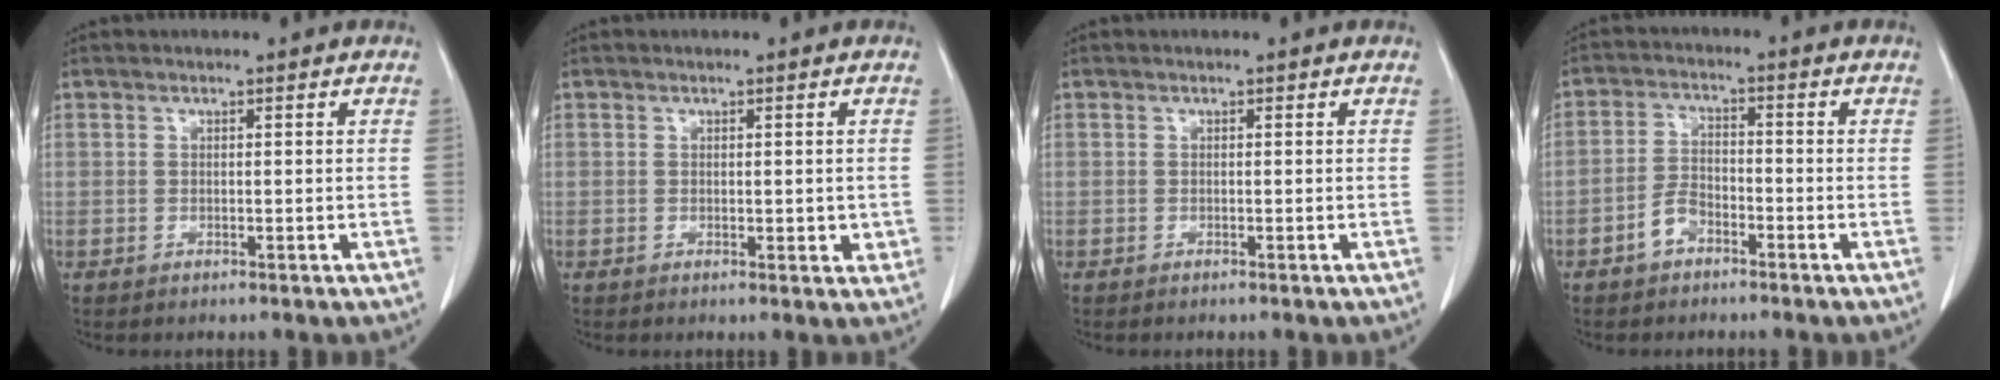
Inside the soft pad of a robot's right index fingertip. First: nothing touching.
{"total": 2.3, "force": [0.1, 1.3, 1.9], "torque": [-0.018, -0.002, 0.005]}
{"total": 0.0}
{"total": 4.1, "force": [-2.6, 2.3, 2.2], "torque": [-0.046, 0.009, -0.050]}